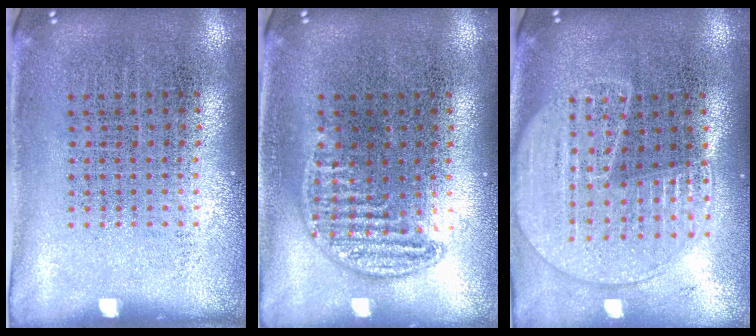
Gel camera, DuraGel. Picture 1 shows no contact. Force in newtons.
{"total": 0.9, "press": 0.9, "slide": 0.2}
{"total": 1.8, "press": 1.7, "slide": 0.7}